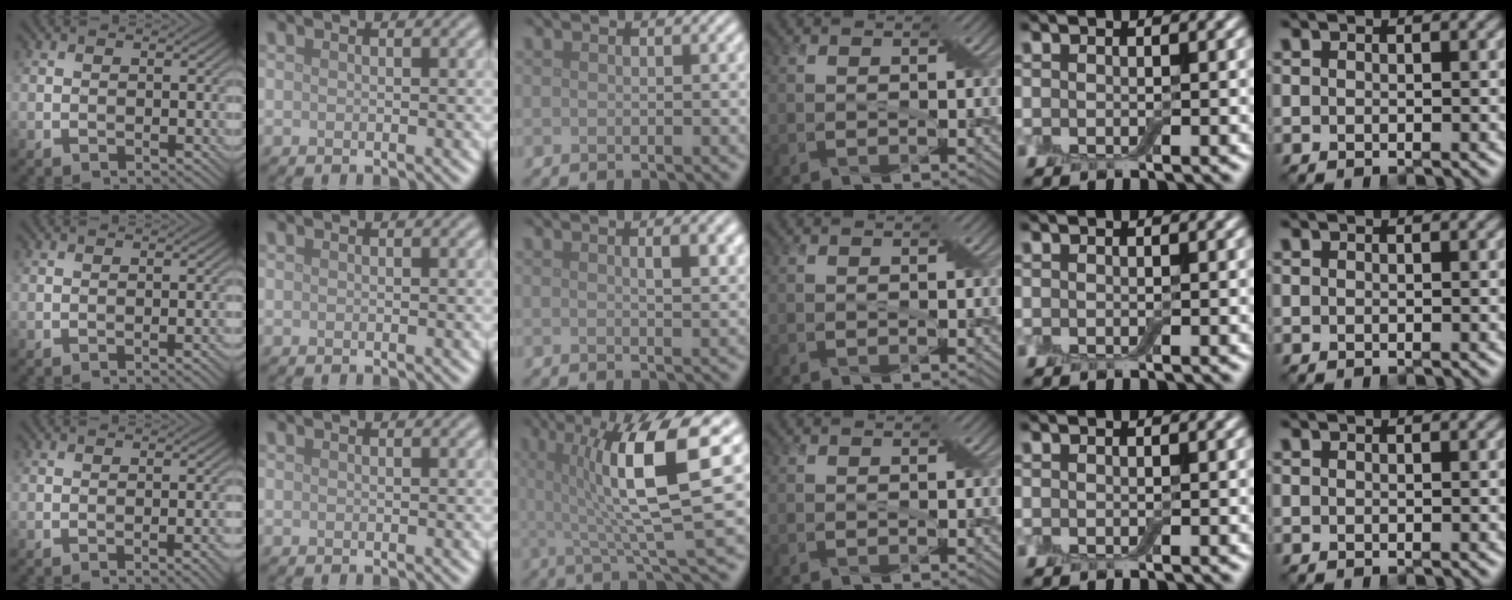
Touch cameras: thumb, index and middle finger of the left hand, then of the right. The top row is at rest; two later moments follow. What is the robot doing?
{"motion": "pour", "object": "bottle"}